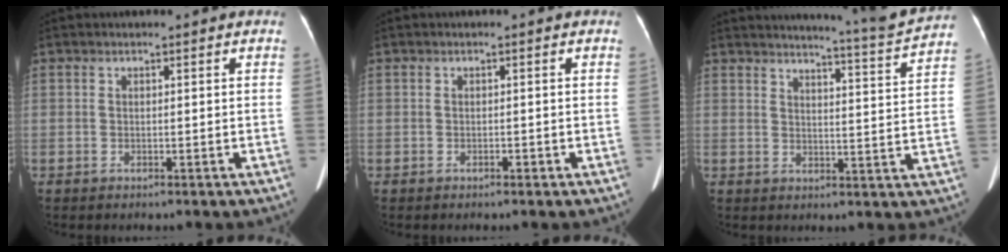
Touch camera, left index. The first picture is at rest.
{"total": 0.6, "force": [-0.4, 0.2, 0.4], "torque": [-0.008, 0.000, -0.004]}
{"total": 10.3, "force": [9.9, -2.1, 2.0], "torque": [-0.043, -0.044, 0.127]}